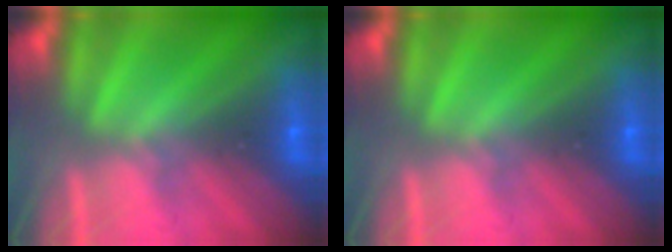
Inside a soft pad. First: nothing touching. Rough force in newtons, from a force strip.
{"total": 0.0}